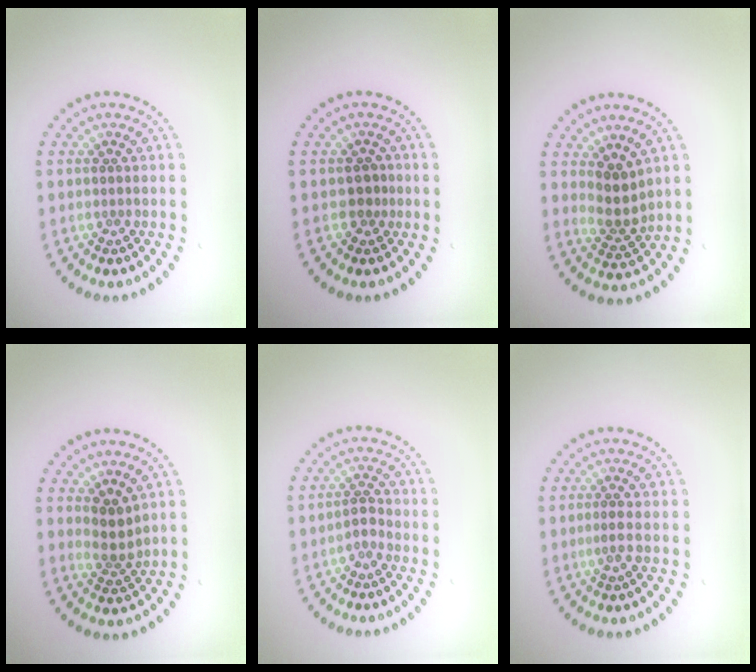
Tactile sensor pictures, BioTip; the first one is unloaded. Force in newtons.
{"total": 1.3, "press": 1.0, "slide": 0.8}
{"total": 2.6, "press": 2.1, "slide": 1.6}
{"total": 2.2, "press": 1.8, "slide": 1.3}
{"total": 1.2, "press": 0.9, "slide": 0.7}
{"total": 1.0, "press": 0.8, "slide": 0.5}